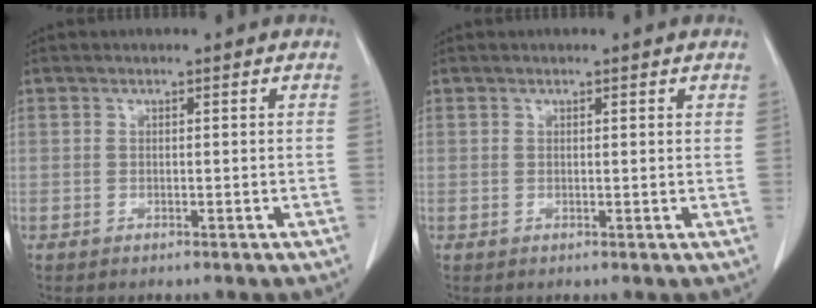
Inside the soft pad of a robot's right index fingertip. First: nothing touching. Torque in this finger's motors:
{"motor_torque": [-0.07, -0.07, -0.04, -0.01]}